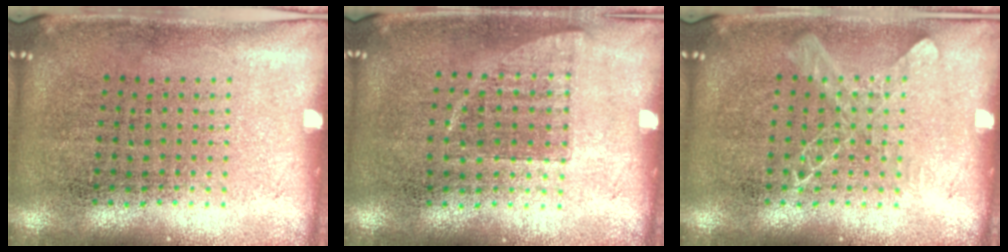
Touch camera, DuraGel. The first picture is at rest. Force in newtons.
{"total": 0.7, "press": 0.7, "slide": 0.2}
{"total": 1.3, "press": 1.2, "slide": 0.3}